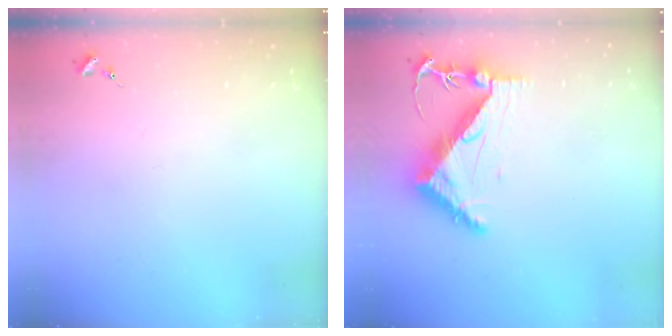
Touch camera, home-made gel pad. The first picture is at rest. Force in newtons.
{"total": 7.8, "press": 7.7, "slide": 1.0}